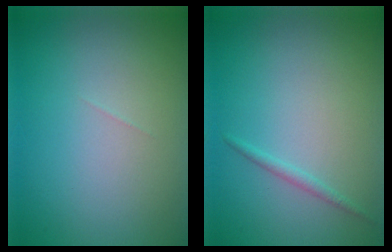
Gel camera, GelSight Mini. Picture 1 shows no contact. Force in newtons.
{"total": 0.9, "press": 0.9, "slide": 0.1}